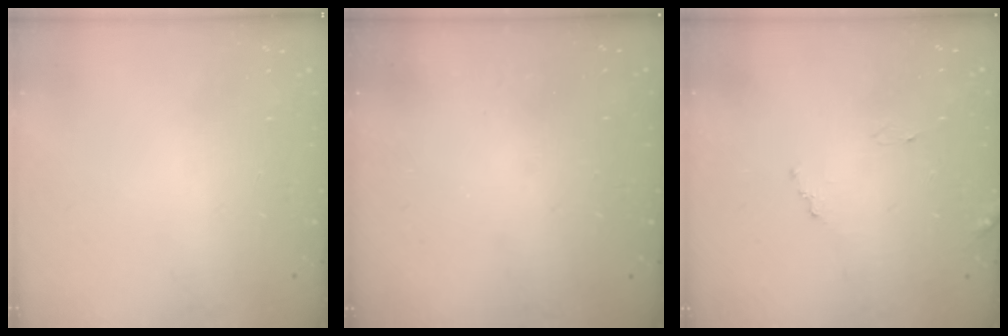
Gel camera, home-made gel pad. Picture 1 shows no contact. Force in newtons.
{"total": 3.2, "press": 3.2, "slide": 0.3}
{"total": 7.1, "press": 7.0, "slide": 0.4}